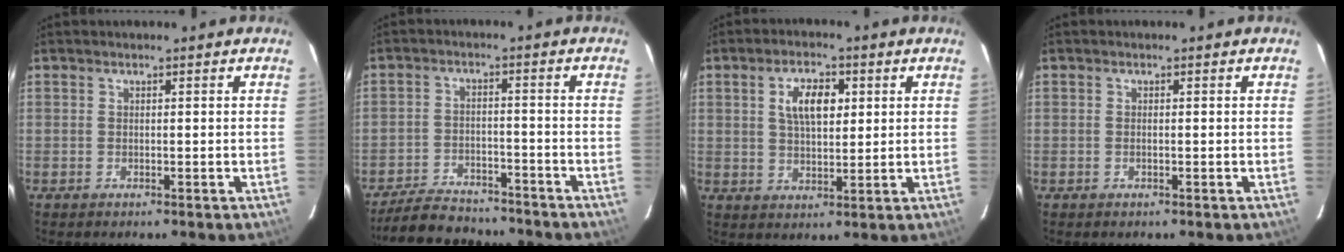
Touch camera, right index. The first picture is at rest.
{"total": 12.2, "force": [-10.8, 4.1, 3.9], "torque": [-0.105, 0.005, -0.160]}
{"total": 7.1, "force": [2.1, 3.5, 5.8], "torque": [-0.102, 0.012, 0.040]}
{"total": 0.6, "force": [-0.1, 0.0, 0.5], "torque": [-0.011, 0.001, -0.004]}